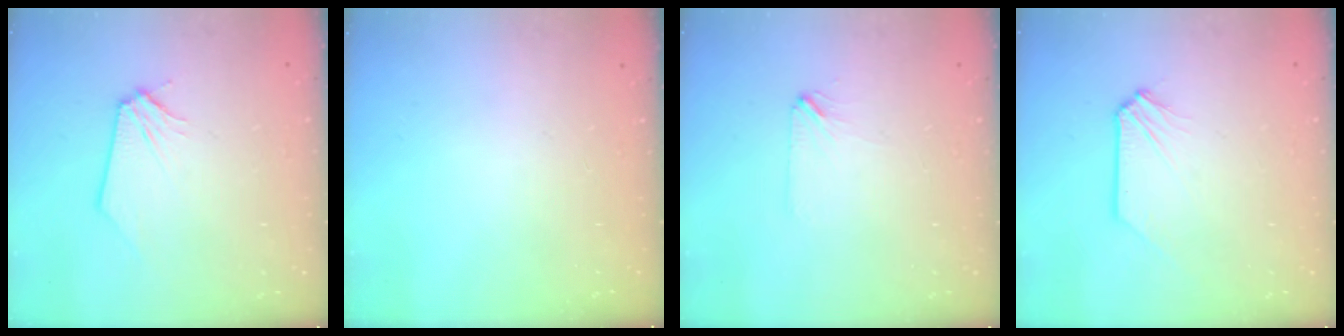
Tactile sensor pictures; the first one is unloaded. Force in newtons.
{"total": 0.0}
{"total": 1.8, "press": 1.7, "slide": 0.4}
{"total": 0.0}